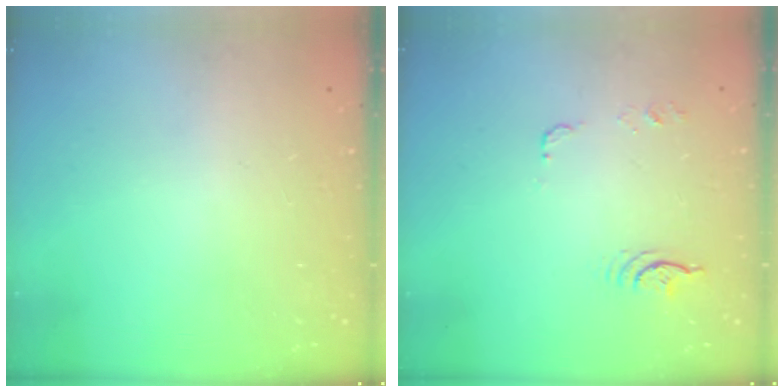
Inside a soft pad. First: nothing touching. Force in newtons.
{"total": 14.8, "press": 7.2, "slide": 12.9}